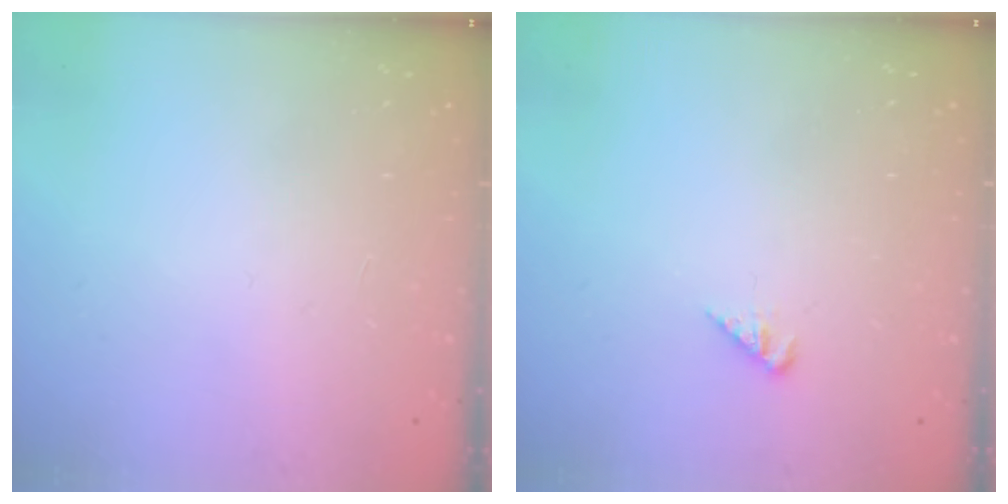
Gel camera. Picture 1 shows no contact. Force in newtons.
{"total": 1.6, "press": 1.6, "slide": 0.3}